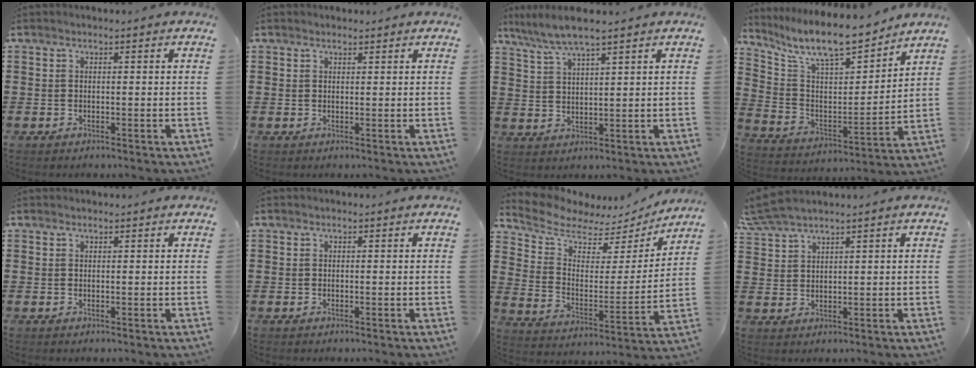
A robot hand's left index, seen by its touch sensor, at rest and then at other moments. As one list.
[{"total": 0.7, "force": [0.7, 0.3, 0.2], "torque": [-0.004, 0.002, 0.013]}, {"total": 5.2, "force": [4.3, 0.1, 2.9], "torque": [-0.069, -0.011, 0.077]}, {"total": 10.3, "force": [9.0, 1.8, 4.8], "torque": [-0.122, -0.057, 0.154]}, {"total": 0.0}, {"total": 0.0}, {"total": 6.0, "force": [5.4, 2.3, 1.4], "torque": [-0.066, -0.038, 0.090]}, {"total": 3.9, "force": [3.4, 0.2, 1.9], "torque": [-0.048, -0.001, 0.062]}]